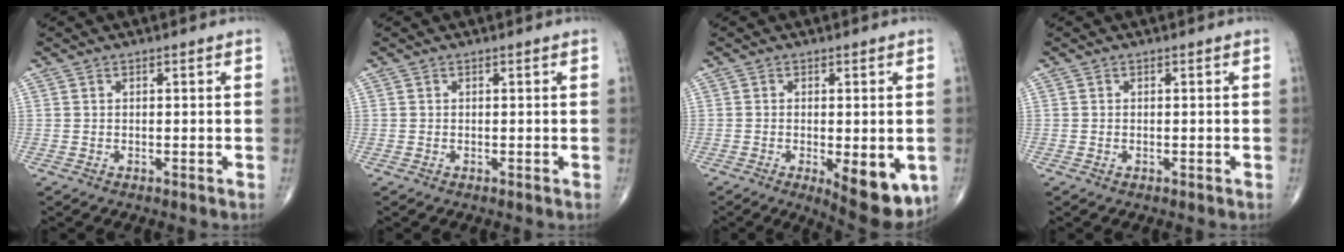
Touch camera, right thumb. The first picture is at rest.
{"total": 0.0}
{"total": 10.9, "force": [-3.5, 4.1, 9.5], "torque": [-0.114, -0.015, -0.038]}
{"total": 0.0}